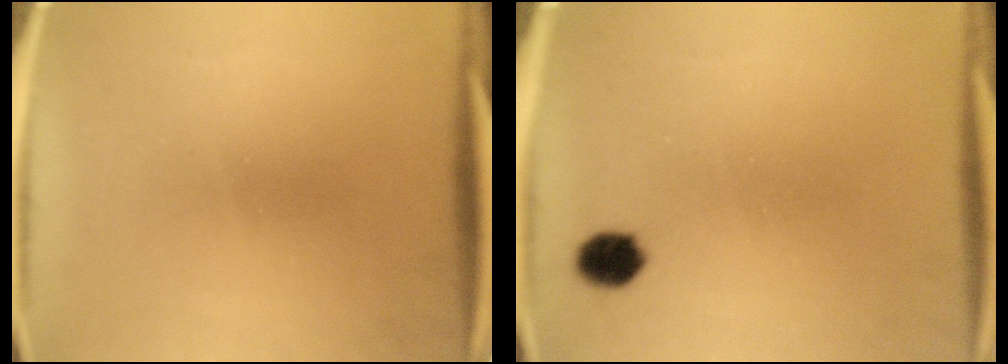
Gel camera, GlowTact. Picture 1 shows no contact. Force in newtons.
{"total": 3.8}